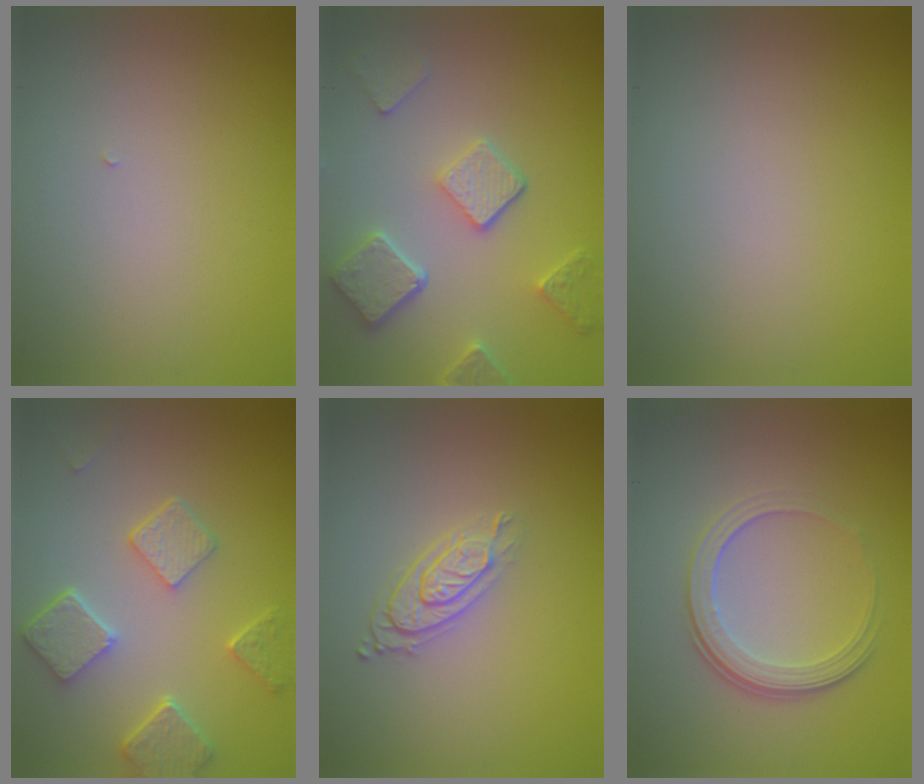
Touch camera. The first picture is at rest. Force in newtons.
{"total": 5.0, "press": 3.8, "slide": 3.2}
{"total": 0.0}
{"total": 4.9, "press": 4.0, "slide": 2.9}
{"total": 3.2, "press": 2.3, "slide": 2.3}
{"total": 3.8, "press": 2.6, "slide": 2.8}